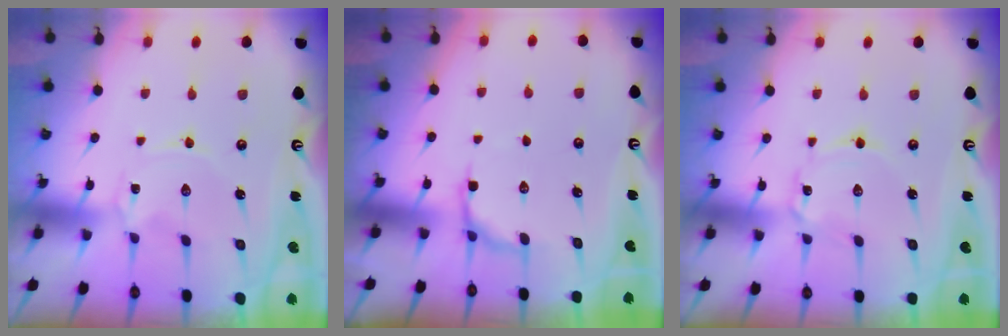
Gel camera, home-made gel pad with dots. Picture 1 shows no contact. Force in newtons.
{"total": 5.6, "press": 4.9, "slide": 2.7}
{"total": 2.0, "press": 2.0, "slide": 0.2}